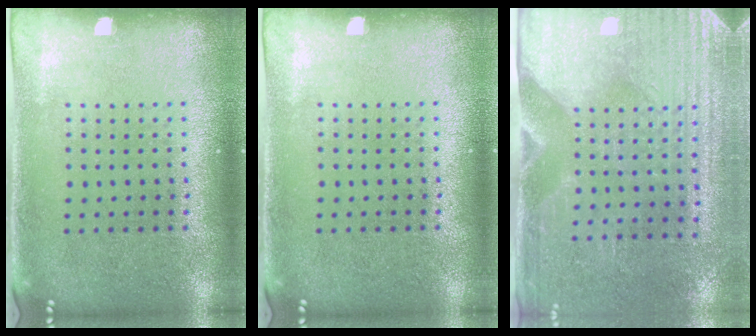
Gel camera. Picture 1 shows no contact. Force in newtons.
{"total": 0.0}
{"total": 3.0, "press": 2.7, "slide": 1.4}